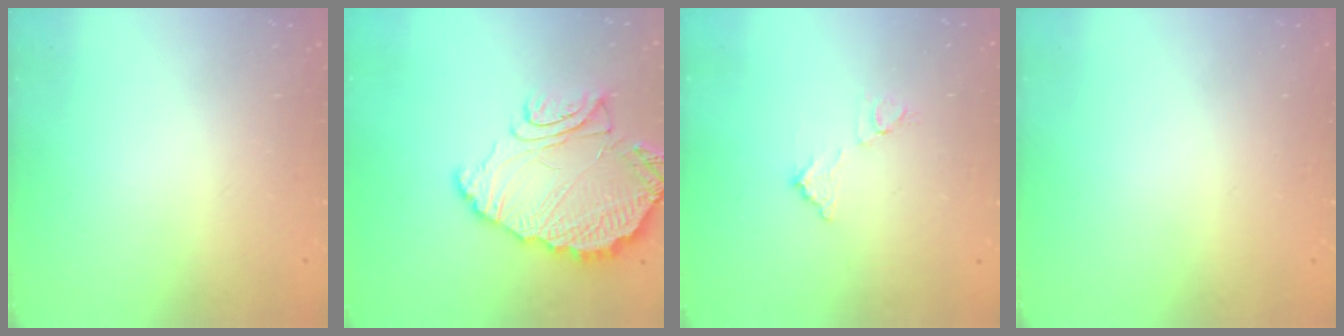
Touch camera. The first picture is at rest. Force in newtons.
{"total": 16.6, "press": 16.5, "slide": 1.7}
{"total": 7.5, "press": 7.5, "slide": 0.4}
{"total": 0.0}